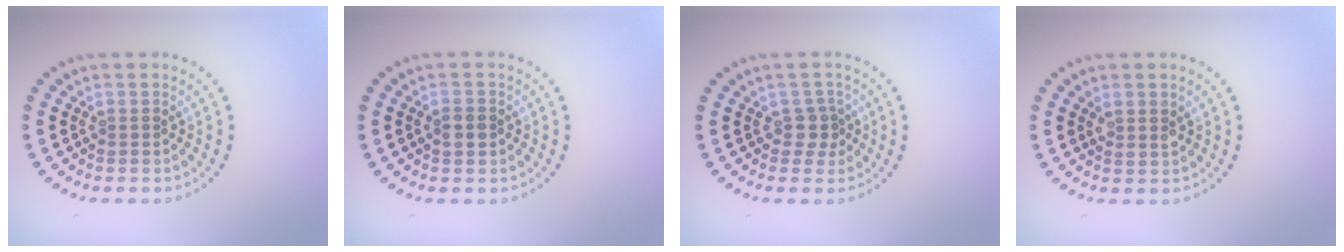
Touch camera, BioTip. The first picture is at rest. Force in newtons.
{"total": 1.6, "press": 1.5, "slide": 0.4}
{"total": 1.7, "press": 1.4, "slide": 0.9}
{"total": 1.5, "press": 1.3, "slide": 0.7}